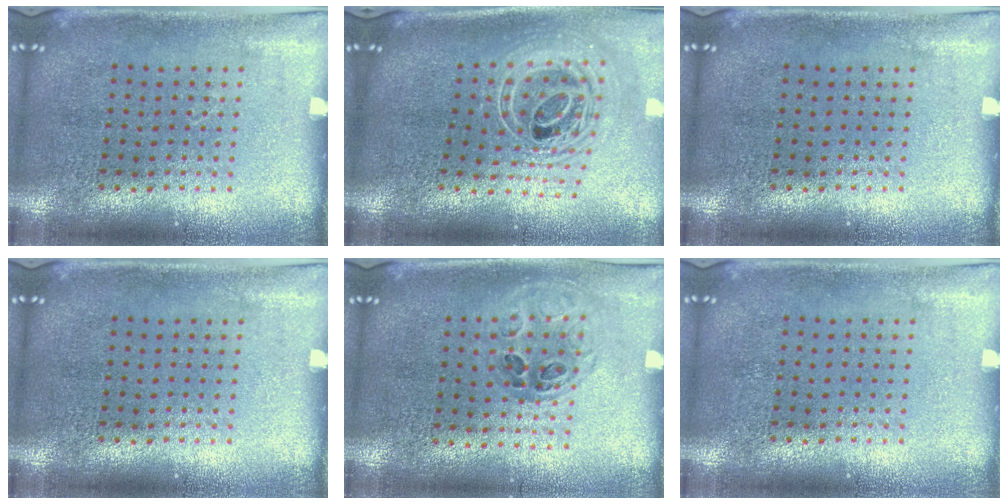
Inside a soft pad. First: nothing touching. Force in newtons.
{"total": 2.5, "press": 1.8, "slide": 1.6}
{"total": 0.0}
{"total": 0.0}
{"total": 0.9, "press": 0.9, "slide": 0.2}
{"total": 0.0}